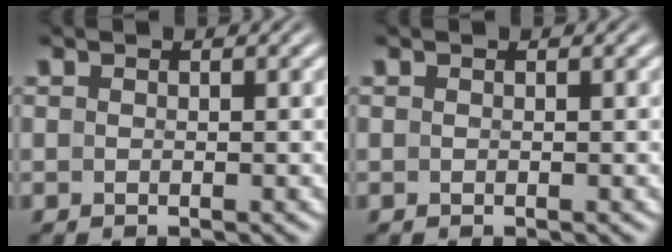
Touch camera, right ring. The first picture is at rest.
{"total": 0.0}